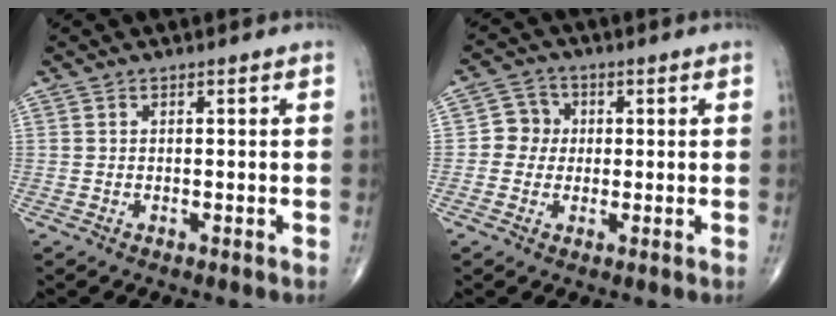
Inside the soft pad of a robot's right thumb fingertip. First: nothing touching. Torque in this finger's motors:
{"motor_torque": [-0.04, -0.02, 0.12, -0.05, 0.00]}